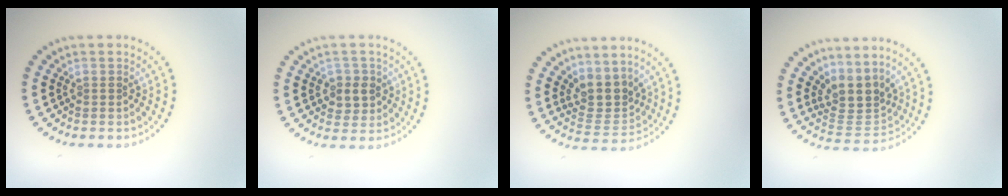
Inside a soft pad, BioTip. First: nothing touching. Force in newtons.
{"total": 2.2, "press": 2.1, "slide": 0.7}
{"total": 3.4, "press": 2.5, "slide": 2.3}
{"total": 3.4, "press": 2.4, "slide": 2.4}